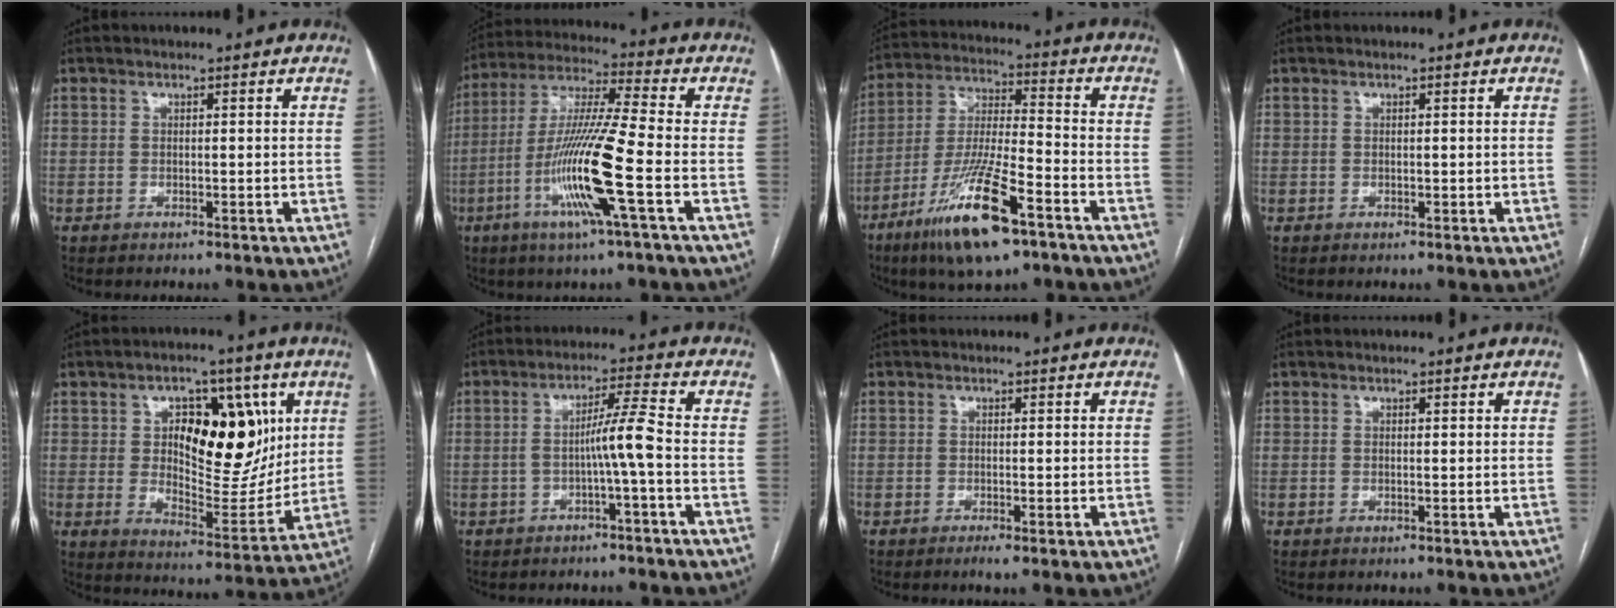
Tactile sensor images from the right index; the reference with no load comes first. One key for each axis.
{"total": 15.1, "fx": -5.1, "fy": -0.8, "fz": 14.2, "tx": -0.287, "ty": -0.015, "tz": -0.103}
{"total": 15.9, "fx": -9.2, "fy": 2.4, "fz": 12.7, "tx": -0.259, "ty": -0.029, "tz": -0.165}
{"total": 0.0}
{"total": 17.0, "fx": 4.7, "fy": 8.2, "fz": 14.2, "tx": -0.209, "ty": 0.007, "tz": 0.083}
{"total": 5.3, "fx": -1.7, "fy": -1.0, "fz": 4.9, "tx": -0.085, "ty": 0.015, "tz": -0.027}
{"total": 1.7, "fx": -0.9, "fy": 0.2, "fz": 1.4, "tx": -0.021, "ty": -0.004, "tz": -0.013}
{"total": 0.0}